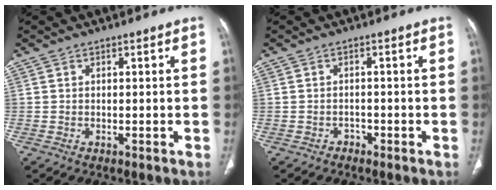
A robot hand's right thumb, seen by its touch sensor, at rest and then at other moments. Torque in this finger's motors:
{"motor_torque": [-0.32, -0.47, 0.10, -0.55, 0.00]}